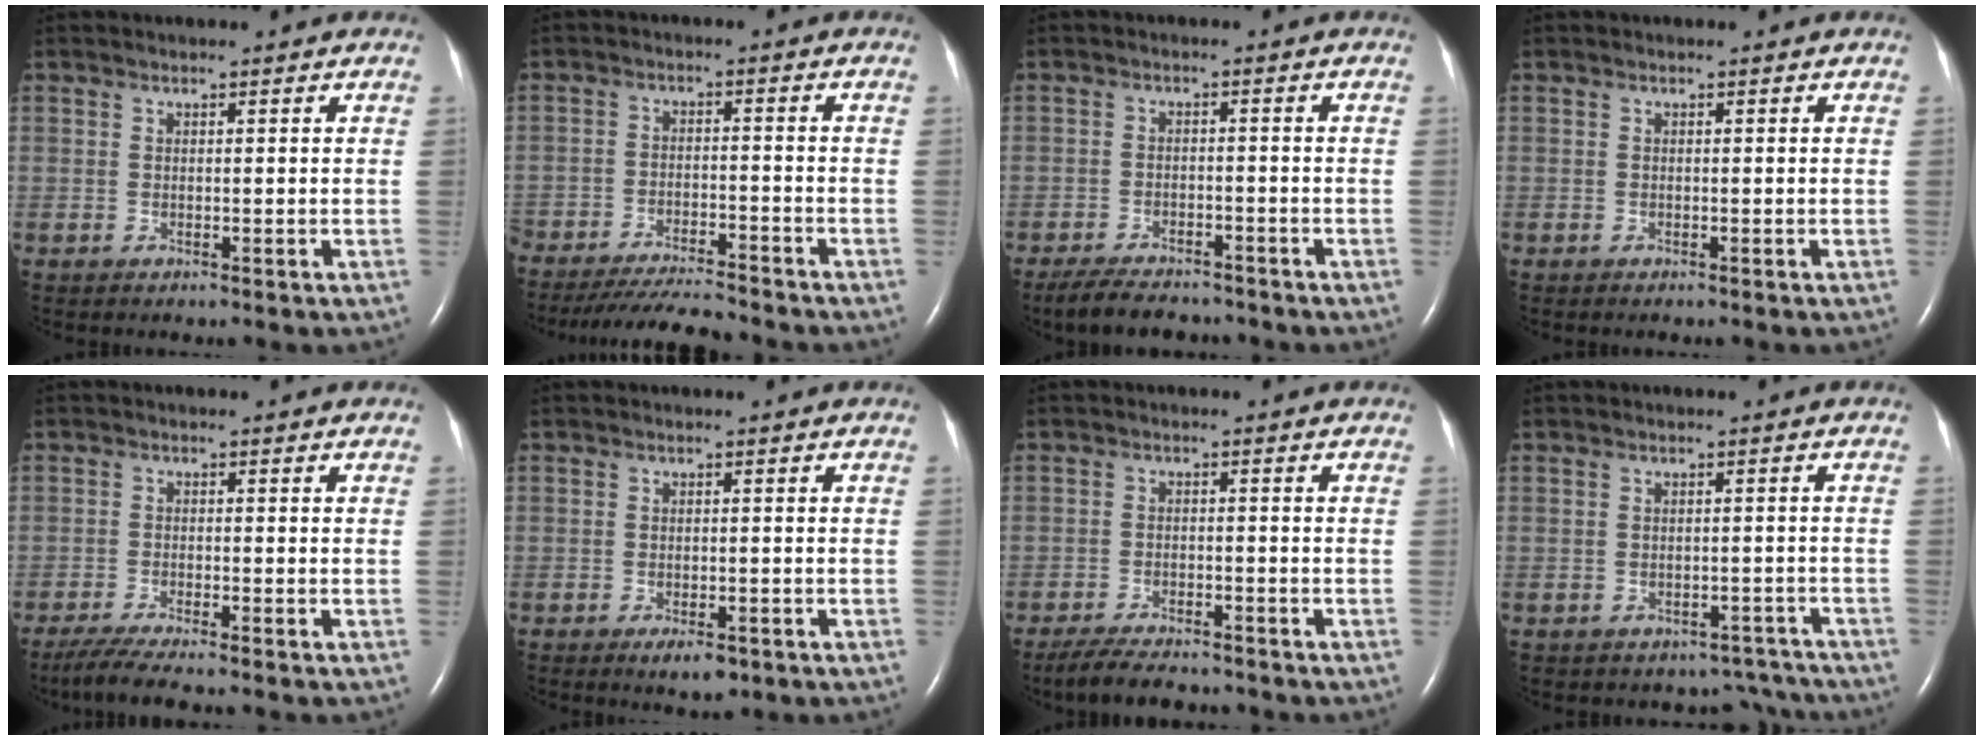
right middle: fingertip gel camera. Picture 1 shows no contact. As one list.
[{"total": 11.1, "force": [-10.4, 0.8, 3.8], "torque": [-0.058, -0.021, -0.163]}, {"total": 8.3, "force": [-7.2, 2.4, 3.2], "torque": [-0.055, -0.012, -0.110]}, {"total": 0.0}, {"total": 5.9, "force": [-5.0, -0.2, 3.3], "torque": [-0.060, -0.019, -0.086]}, {"total": 3.1, "force": [-1.9, 1.2, 2.2], "torque": [-0.038, -0.004, -0.021]}, {"total": 8.2, "force": [-7.2, 2.2, 3.2], "torque": [-0.056, -0.013, -0.111]}, {"total": 6.0, "force": [-5.2, 2.9, -0.6], "torque": [0.023, 0.029, -0.051]}]